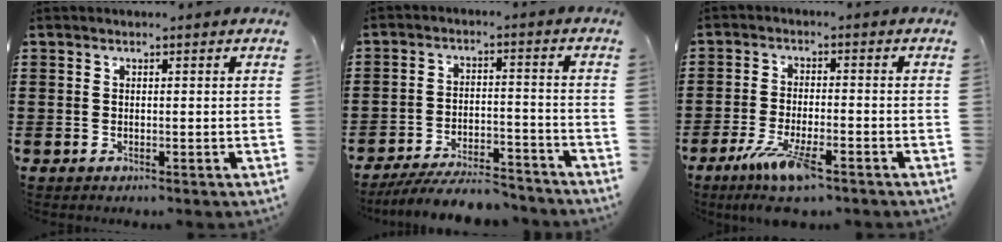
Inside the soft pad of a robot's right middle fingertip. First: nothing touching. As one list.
[{"total": 7.0, "force": [-6.4, 0.9, 2.5], "torque": [-0.045, 0.004, -0.123]}, {"total": 7.8, "force": [-4.7, 1.7, 6.0], "torque": [-0.125, -0.016, -0.083]}]